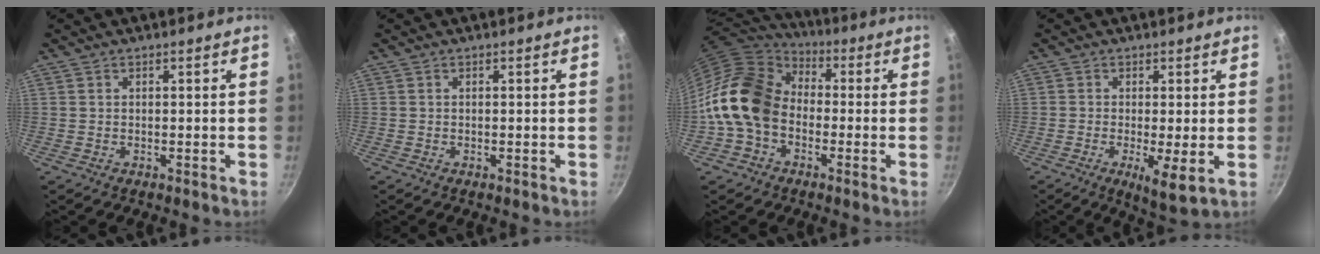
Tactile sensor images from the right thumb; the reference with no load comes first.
{"total": 0.0}
{"total": 16.2, "force": [-2.2, 12.1, 10.4], "torque": [-0.170, 0.044, -0.059]}
{"total": 6.1, "force": [-1.1, 1.3, 5.8], "torque": [-0.096, -0.014, -0.011]}